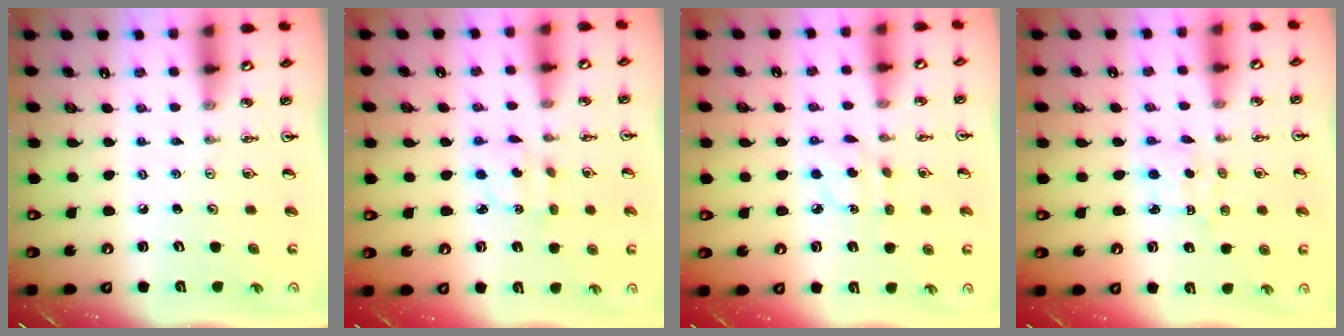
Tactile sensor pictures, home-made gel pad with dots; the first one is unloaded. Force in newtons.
{"total": 2.2, "press": 2.2, "slide": 0.6}
{"total": 3.9, "press": 3.8, "slide": 0.5}
{"total": 2.2, "press": 2.1, "slide": 0.5}